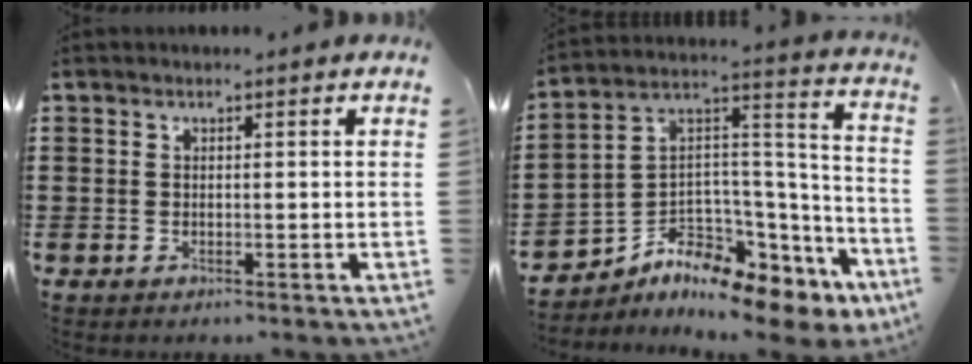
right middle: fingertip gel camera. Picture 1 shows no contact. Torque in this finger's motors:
{"motor_torque": [1.98, -0.16, 0.30, 0.12]}